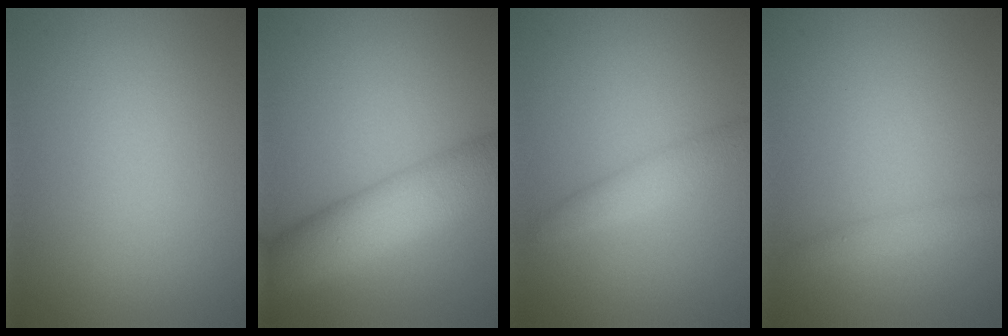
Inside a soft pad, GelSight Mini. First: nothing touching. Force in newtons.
{"total": 8.2, "press": 8.2, "slide": 0.3}
{"total": 2.3, "press": 2.3, "slide": 0.0}
{"total": 1.7, "press": 1.7, "slide": 0.1}